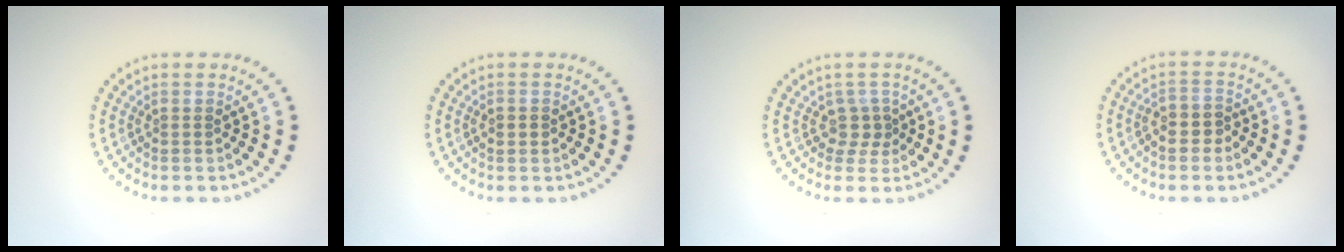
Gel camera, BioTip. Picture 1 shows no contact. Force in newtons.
{"total": 1.1, "press": 1.1, "slide": 0.1}
{"total": 1.8, "press": 1.2, "slide": 1.4}
{"total": 2.1, "press": 2.0, "slide": 0.9}